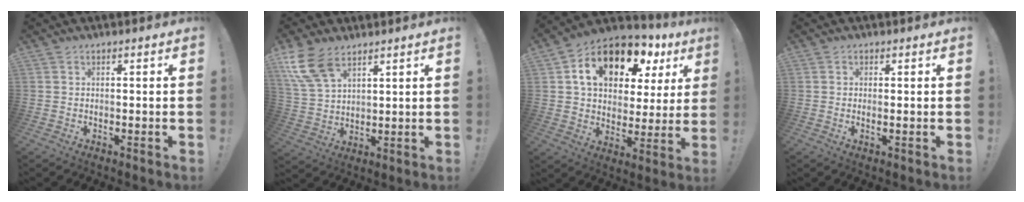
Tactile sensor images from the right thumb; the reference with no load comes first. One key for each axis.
{"total": 12.0, "fx": 7.5, "fy": 6.3, "fz": 6.9, "tx": -0.148, "ty": -0.030, "tz": 0.146}
{"total": 16.7, "fx": 8.7, "fy": 9.8, "fz": 10.3, "tx": -0.162, "ty": -0.042, "tz": 0.152}
{"total": 1.0, "fx": 0.4, "fy": -0.1, "fz": 0.9, "tx": -0.009, "ty": -0.005, "tz": 0.004}